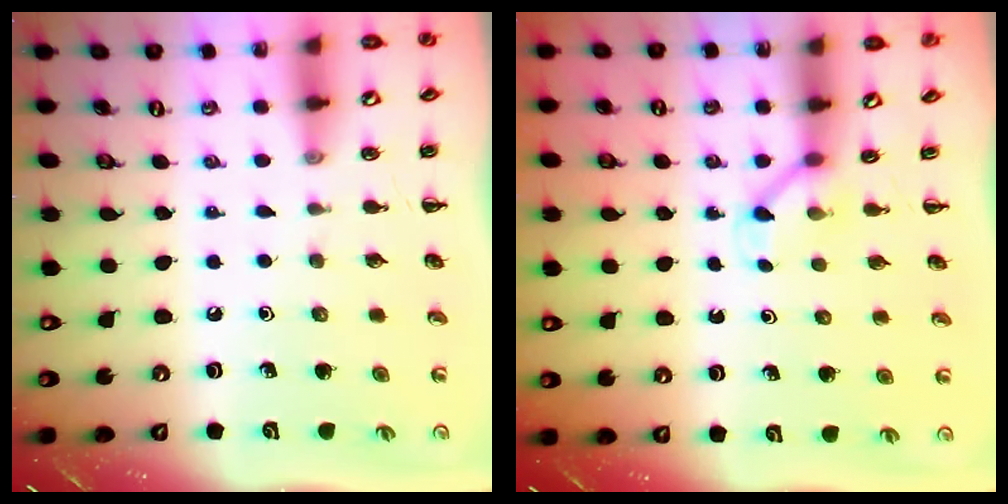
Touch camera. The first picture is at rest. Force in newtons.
{"total": 2.8, "press": 2.7, "slide": 0.9}